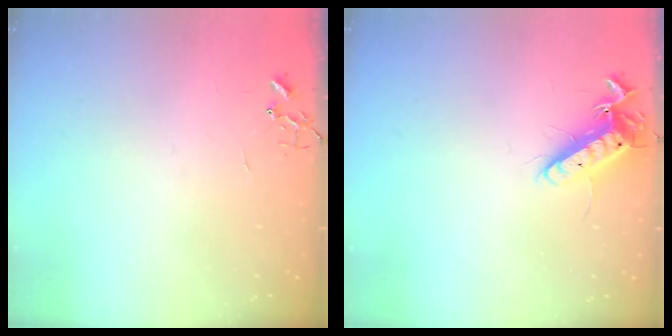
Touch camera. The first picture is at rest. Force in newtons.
{"total": 12.2, "press": 12.1, "slide": 1.4}